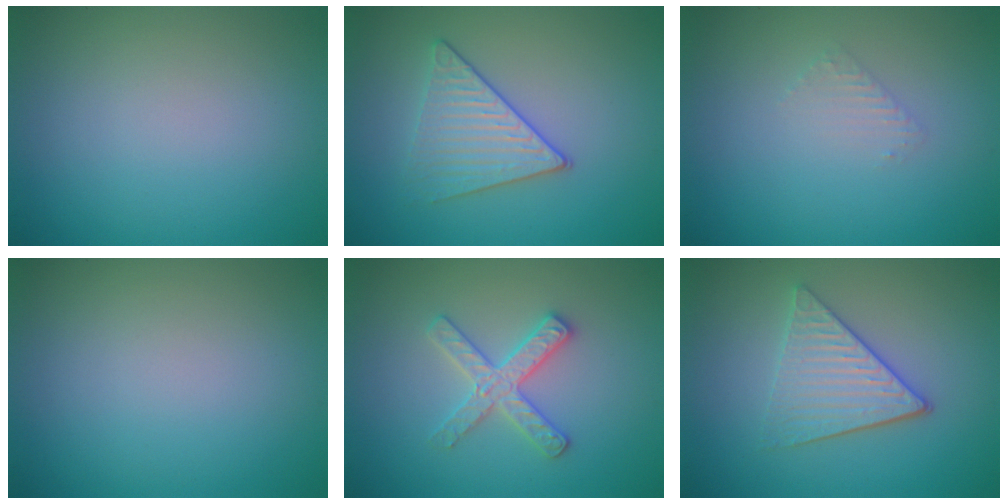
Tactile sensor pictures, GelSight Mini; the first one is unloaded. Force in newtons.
{"total": 3.4, "press": 3.3, "slide": 0.6}
{"total": 0.9, "press": 0.9, "slide": 0.2}
{"total": 0.0}
{"total": 2.8, "press": 2.8, "slide": 0.3}
{"total": 3.9, "press": 3.3, "slide": 2.0}